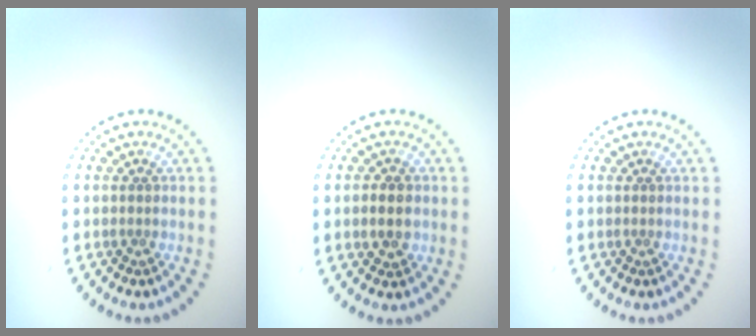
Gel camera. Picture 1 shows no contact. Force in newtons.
{"total": 2.0, "press": 2.0, "slide": 0.2}
{"total": 0.0}